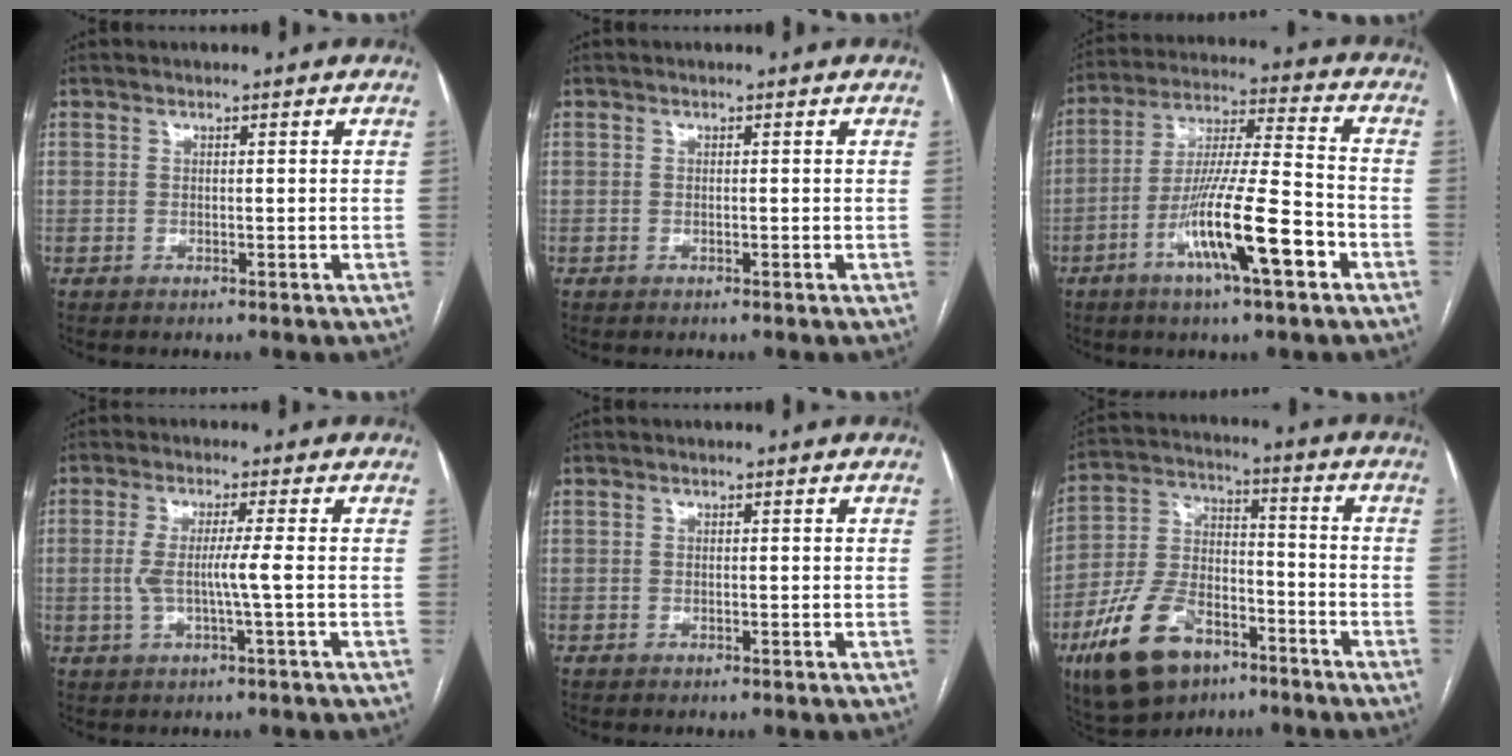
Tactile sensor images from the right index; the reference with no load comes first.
{"total": 0.0}
{"total": 14.6, "force": [-6.4, 1.0, 13.1], "torque": [-0.239, -0.009, -0.114]}
{"total": 4.7, "force": [-0.5, -0.5, 4.6], "torque": [-0.093, 0.002, -0.009]}
{"total": 0.0}
{"total": 15.5, "force": [-8.9, 8.3, 9.6], "torque": [-0.203, 0.006, -0.156]}